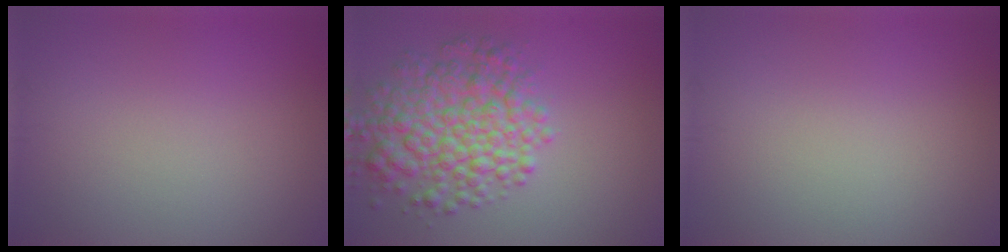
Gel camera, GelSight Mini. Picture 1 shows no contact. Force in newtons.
{"total": 7.1, "press": 7.1, "slide": 0.2}
{"total": 0.0}